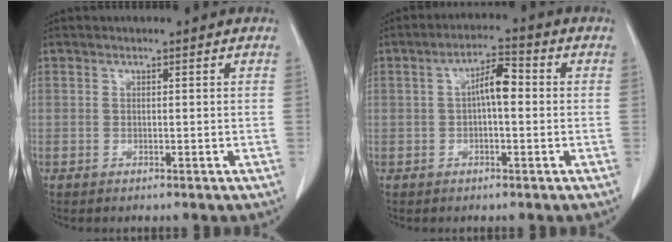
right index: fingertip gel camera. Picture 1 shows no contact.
{"total": 5.0, "force": [0.2, 1.4, 4.8], "torque": [-0.083, 0.019, 0.000]}